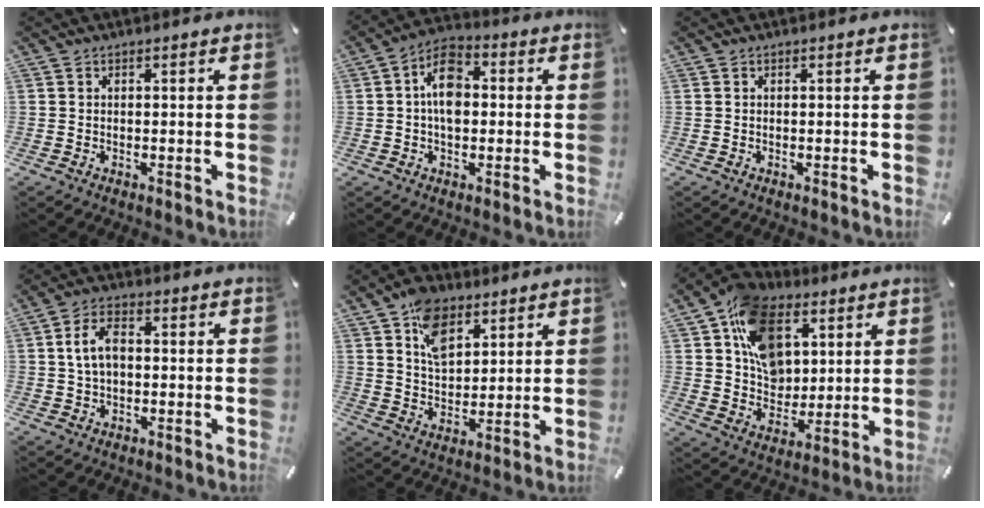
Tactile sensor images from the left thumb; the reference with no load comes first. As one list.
[{"total": 8.9, "force": [0.1, 5.7, 6.9], "torque": [-0.106, 0.009, 0.001]}, {"total": 0.0}, {"total": 6.5, "force": [0.5, 4.1, 4.9], "torque": [-0.101, 0.004, 0.005]}, {"total": 10.4, "force": [5.6, 6.8, 5.5], "torque": [-0.103, -0.007, 0.106]}, {"total": 16.4, "force": [6.1, 12.2, 9.0], "torque": [-0.165, -0.004, 0.119]}]